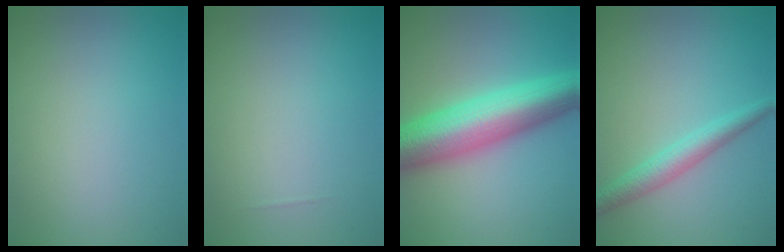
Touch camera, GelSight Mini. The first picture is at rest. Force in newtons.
{"total": 0.0}
{"total": 10.3, "press": 10.3, "slide": 0.1}
{"total": 2.7, "press": 2.7, "slide": 0.2}